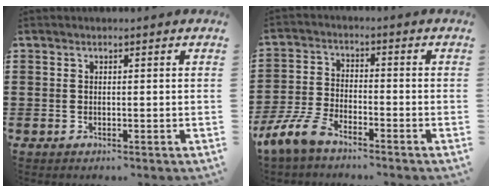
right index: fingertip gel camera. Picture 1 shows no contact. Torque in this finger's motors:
{"motor_torque": [1.96, -0.18, 0.25, 0.16]}